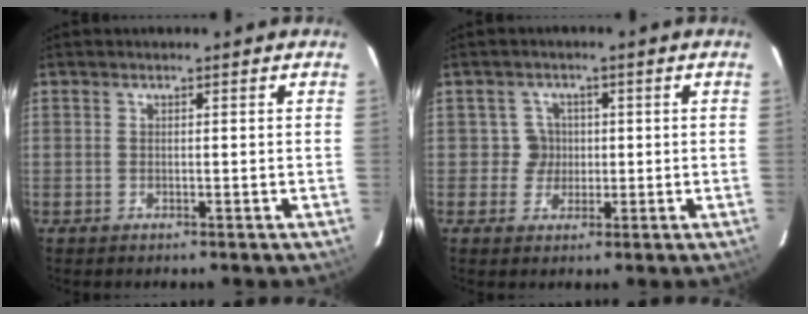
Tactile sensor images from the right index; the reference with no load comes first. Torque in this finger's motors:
{"motor_torque": [0.08, 0.09, -0.02, -0.01]}